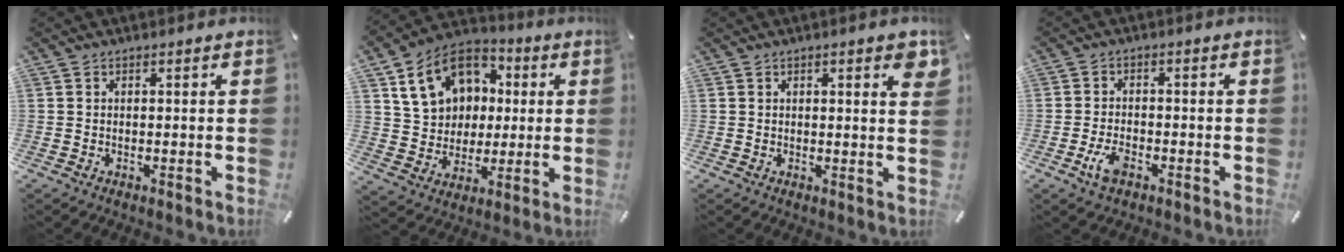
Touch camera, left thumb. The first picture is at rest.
{"total": 15.2, "force": [4.5, 12.9, 6.6], "torque": [-0.122, -0.002, 0.092]}
{"total": 3.4, "force": [1.5, 0.8, 2.9], "torque": [-0.042, -0.005, 0.022]}
{"total": 4.9, "force": [-2.3, 2.6, 3.5], "torque": [-0.082, 0.003, -0.047]}